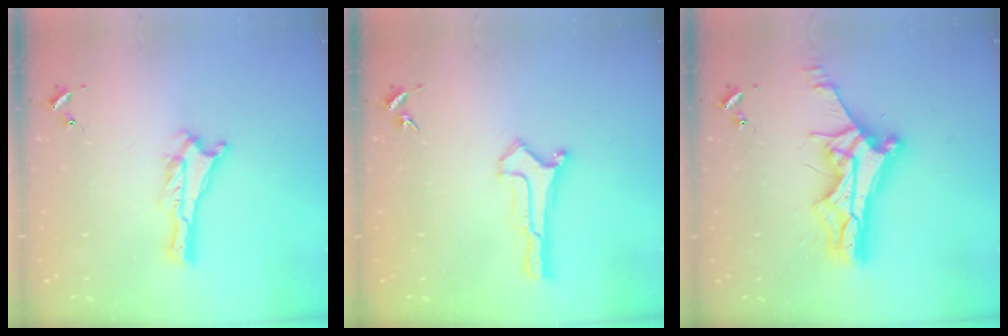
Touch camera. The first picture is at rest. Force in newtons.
{"total": 0.0}
{"total": 10.9, "press": 10.8, "slide": 0.9}